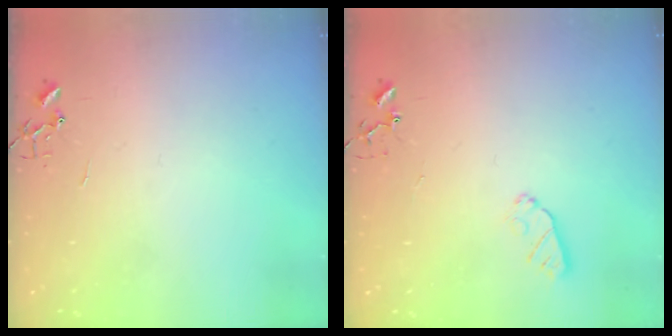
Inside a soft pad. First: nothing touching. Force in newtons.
{"total": 5.5, "press": 5.4, "slide": 1.1}